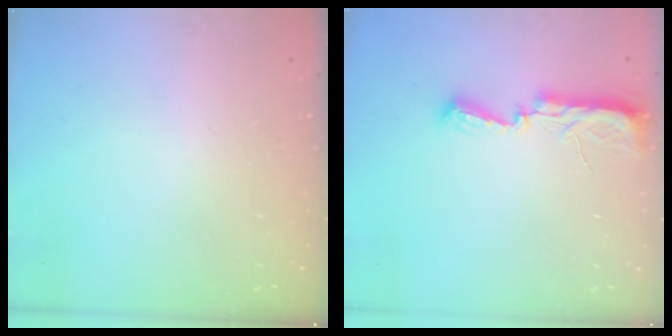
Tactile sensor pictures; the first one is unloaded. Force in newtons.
{"total": 7.7, "press": 7.7, "slide": 0.7}